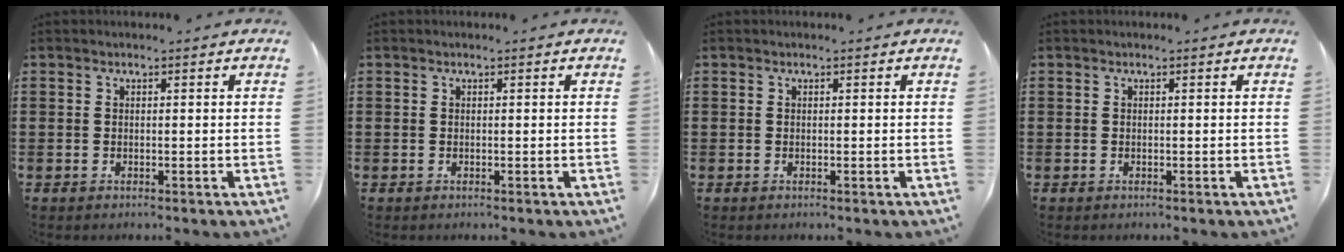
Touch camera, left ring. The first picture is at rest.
{"total": 0.0}
{"total": 0.0}
{"total": 0.0}